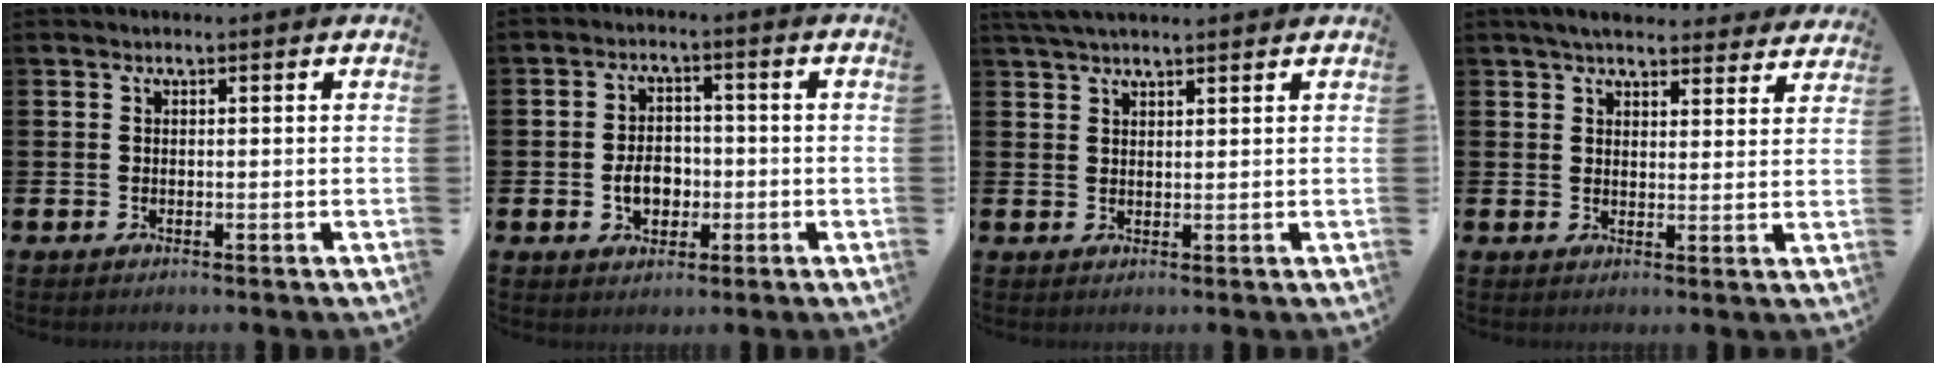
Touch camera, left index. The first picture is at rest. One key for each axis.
{"total": 4.5, "fx": -1.0, "fy": 3.3, "fz": 2.8, "tx": -0.036, "ty": -0.002, "tz": -0.026}
{"total": 3.3, "fx": 2.9, "fy": 0.6, "fz": 1.4, "tx": -0.032, "ty": -0.002, "tz": 0.055}
{"total": 4.9, "fx": 4.6, "fy": 1.2, "fz": 1.3, "tx": -0.028, "ty": -0.019, "tz": 0.081}